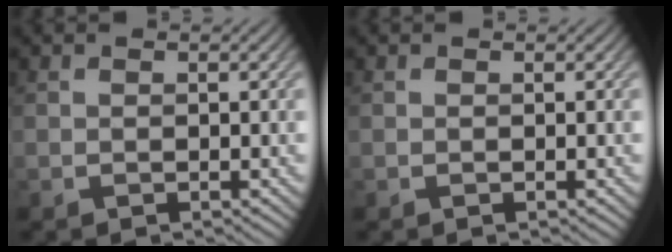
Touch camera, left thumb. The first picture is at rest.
{"total": 0.0}